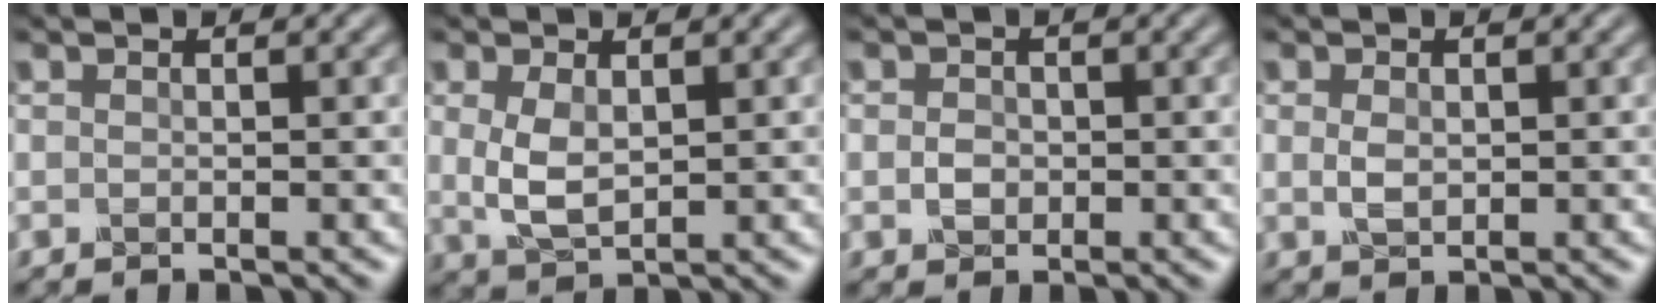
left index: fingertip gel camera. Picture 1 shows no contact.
{"total": 2.9, "force": [0.5, 1.7, 2.3], "torque": [-0.065, 0.003, 0.016]}
{"total": 1.1, "force": [-0.2, 1.0, 0.4], "torque": [-0.017, 0.004, -0.007]}
{"total": 1.2, "force": [0.2, 0.9, 0.8], "torque": [-0.029, 0.001, 0.005]}